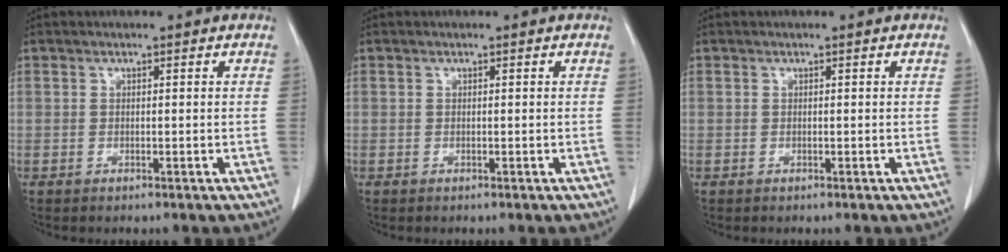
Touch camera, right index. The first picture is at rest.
{"total": 0.0}
{"total": 0.0}